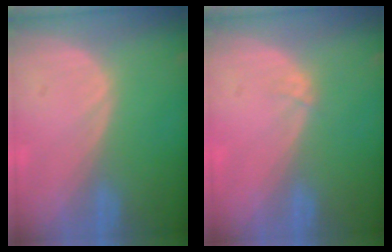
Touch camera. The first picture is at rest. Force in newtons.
{"total": 0.7, "press": 0.6, "slide": 0.3}